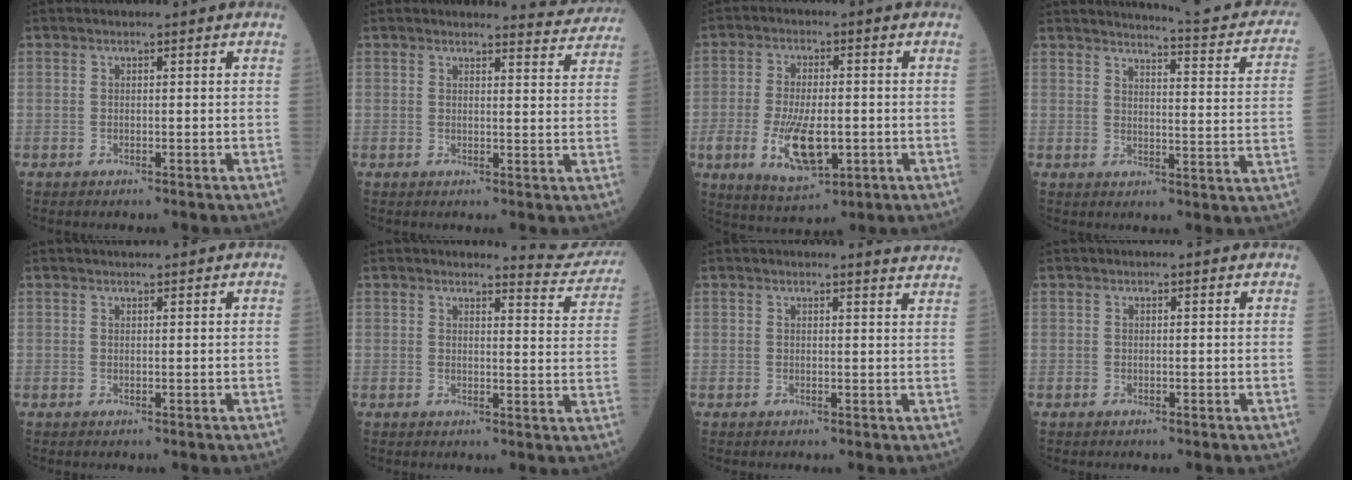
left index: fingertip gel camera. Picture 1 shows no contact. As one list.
[{"total": 5.2, "force": [5.1, 0.2, -0.6], "torque": [0.006, -0.025, 0.041]}, {"total": 9.8, "force": [-2.5, 3.8, 8.6], "torque": [-0.169, -0.016, -0.034]}, {"total": 14.6, "force": [13.5, 0.9, 5.4], "torque": [-0.061, -0.054, 0.137]}, {"total": 2.0, "force": [1.9, 0.2, 0.6], "torque": [-0.009, 0.016, 0.030]}, {"total": 7.7, "force": [7.7, -0.1, -0.7], "torque": [0.011, -0.064, 0.070]}, {"total": 4.5, "force": [4.5, -0.5, 0.3], "torque": [-0.008, -0.021, 0.030]}, {"total": 2.8, "force": [2.8, 0.1, 0.2], "torque": [-0.006, -0.006, 0.017]}]